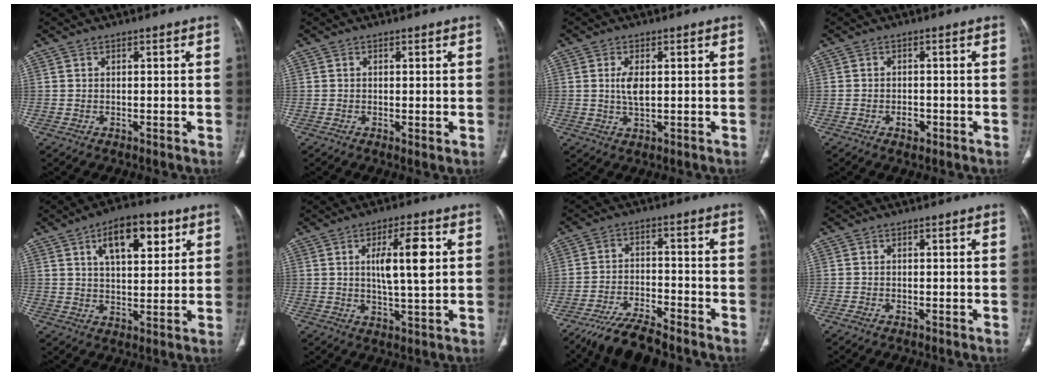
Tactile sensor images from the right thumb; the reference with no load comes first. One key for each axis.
{"total": 1.1, "fx": -0.1, "fy": 0.2, "fz": 1.1, "tx": -0.023, "ty": -0.007, "tz": -0.002}
{"total": 3.8, "fx": 0.5, "fy": 1.7, "fz": 3.4, "tx": -0.069, "ty": -0.004, "tz": 0.014}
{"total": 2.2, "fx": -1.0, "fy": 1.4, "fz": 1.4, "tx": -0.015, "ty": 0.004, "tz": -0.013}
{"total": 12.6, "fx": 5.6, "fy": 5.9, "fz": 9.6, "tx": -0.120, "ty": -0.012, "tz": 0.087}
{"total": 9.4, "fx": 1.9, "fy": 2.3, "fz": 8.9, "tx": -0.147, "ty": -0.005, "tz": 0.035}
{"total": 9.4, "fx": -8.1, "fy": 2.1, "fz": 4.3, "tx": -0.084, "ty": 0.033, "tz": -0.145}
{"total": 0.6, "fx": -0.4, "fy": 0.2, "fz": 0.4, "tx": -0.013, "ty": 0.000, "tz": -0.008}